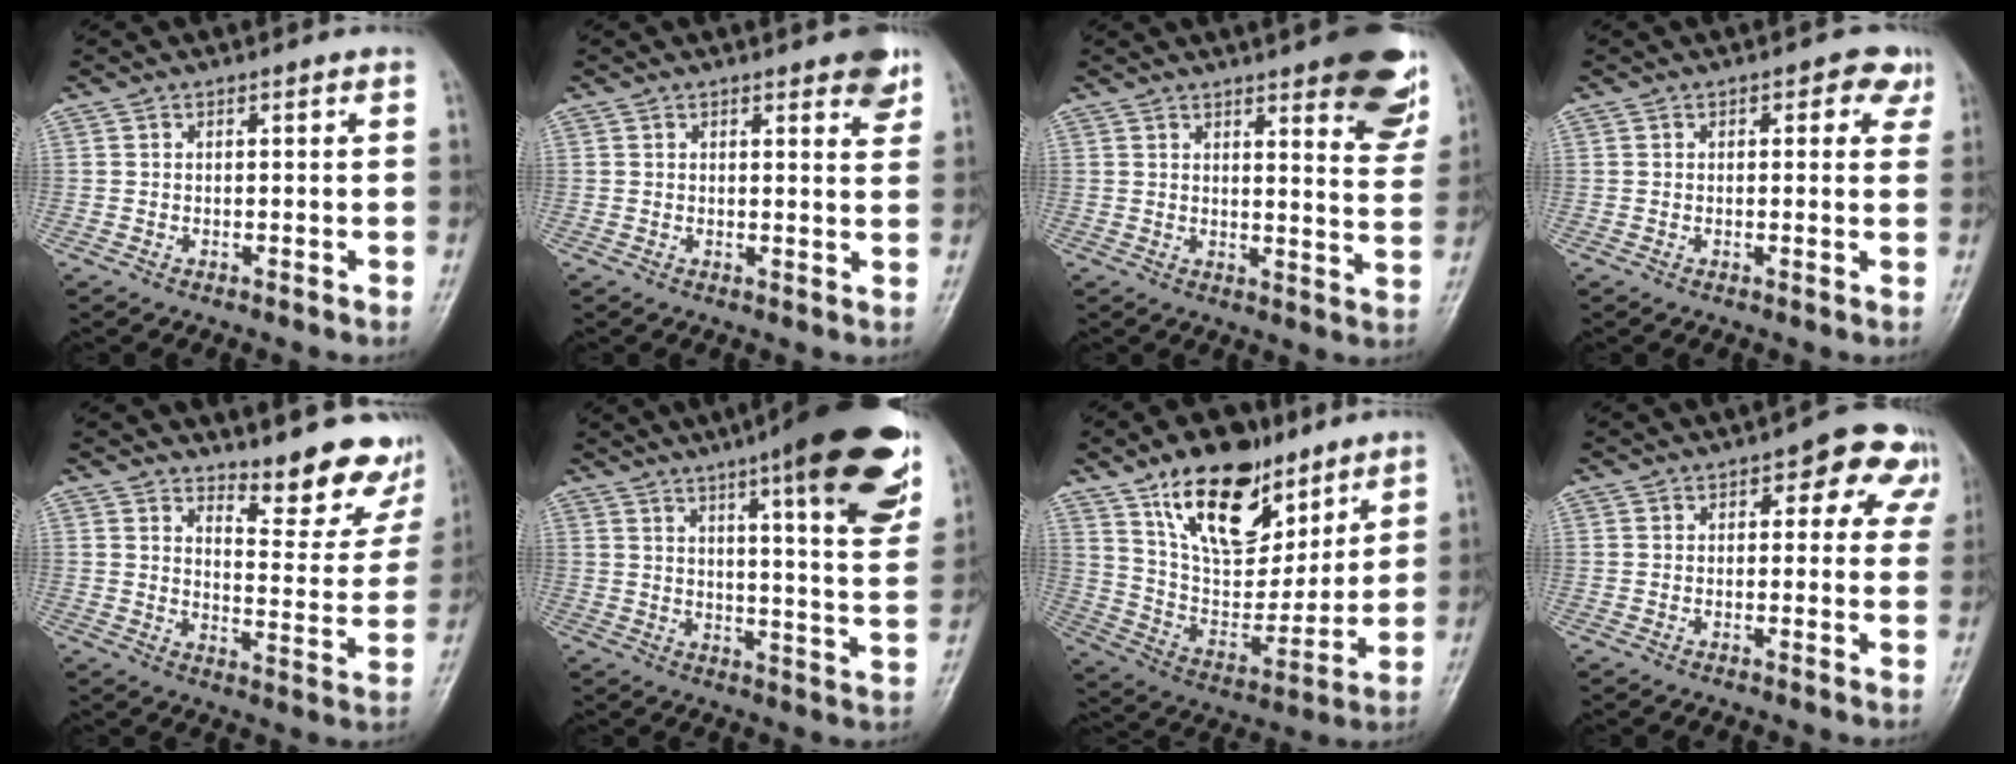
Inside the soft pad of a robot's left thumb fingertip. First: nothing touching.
{"total": 5.4, "force": [3.5, 1.6, 3.8], "torque": [-0.029, -0.015, 0.040]}
{"total": 17.3, "force": [10.5, 4.8, 12.9], "torque": [-0.131, -0.050, 0.122]}
{"total": 4.5, "force": [2.1, 2.5, 3.2], "torque": [-0.003, -0.002, 0.014]}
{"total": 13.8, "force": [11.9, 3.9, 5.7], "torque": [-0.038, -0.111, 0.148]}
{"total": 23.8, "force": [13.6, 4.4, 19.0], "torque": [-0.242, -0.045, 0.180]}
{"total": 21.5, "force": [12.9, 11.6, 12.6], "torque": [-0.153, -0.055, 0.229]}
{"total": 9.0, "force": [3.8, 4.9, 6.5], "torque": [-0.022, 0.002, 0.032]}